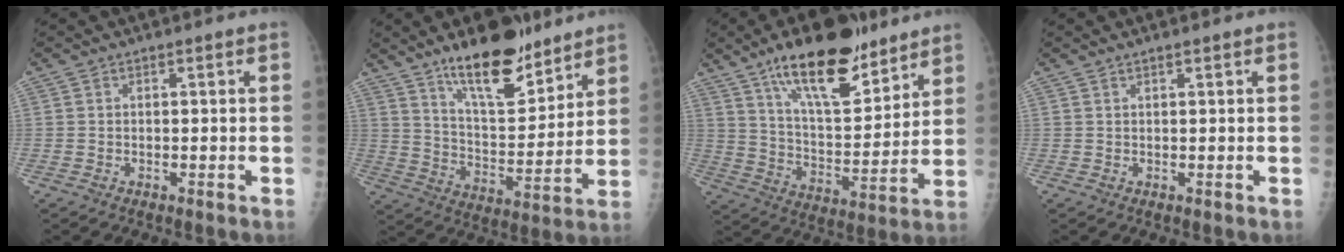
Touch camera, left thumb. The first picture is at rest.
{"total": 16.4, "force": [11.9, 5.8, 9.6], "torque": [-0.117, -0.084, 0.204]}
{"total": 20.0, "force": [13.4, 7.6, 12.7], "torque": [-0.169, -0.071, 0.229]}
{"total": 0.8, "force": [0.6, 0.0, 0.4], "torque": [-0.007, 0.000, 0.014]}